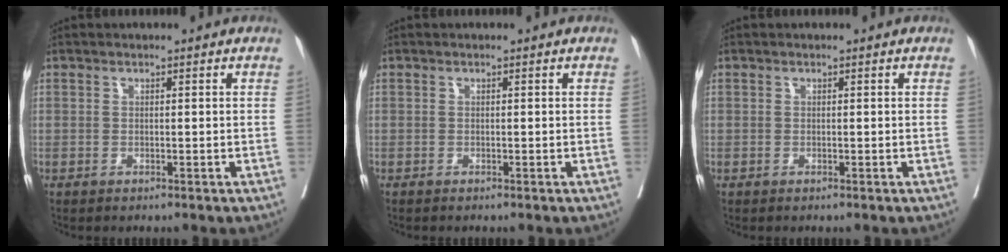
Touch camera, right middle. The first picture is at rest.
{"total": 0.0}
{"total": 0.0}